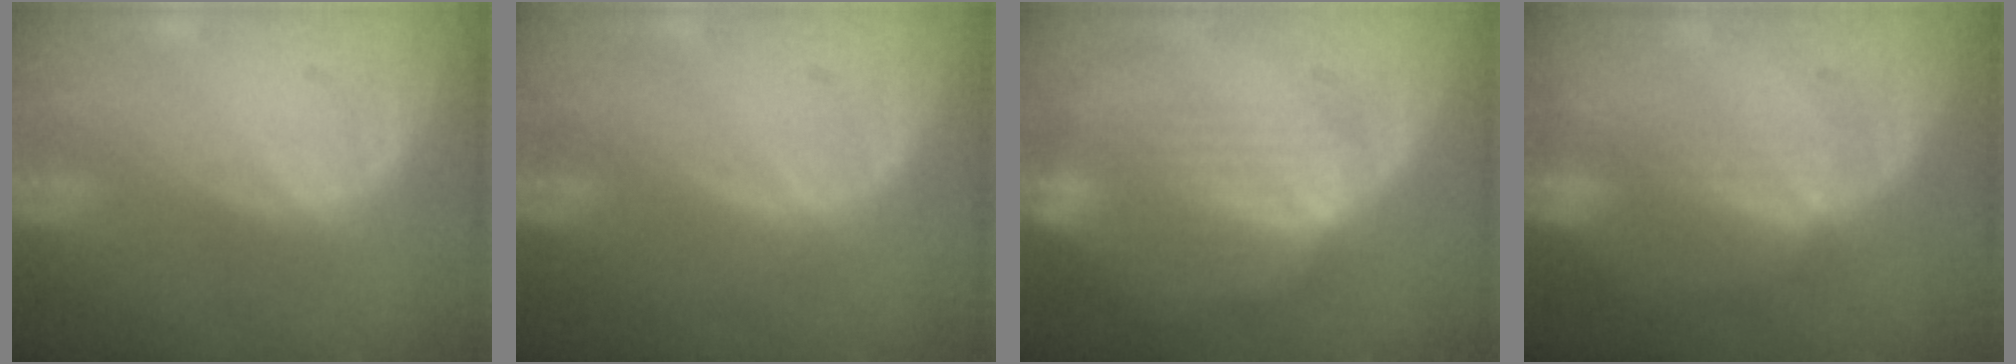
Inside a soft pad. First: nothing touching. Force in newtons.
{"total": 0.0}
{"total": 7.4, "press": 6.7, "slide": 3.0}
{"total": 3.0, "press": 2.8, "slide": 1.1}